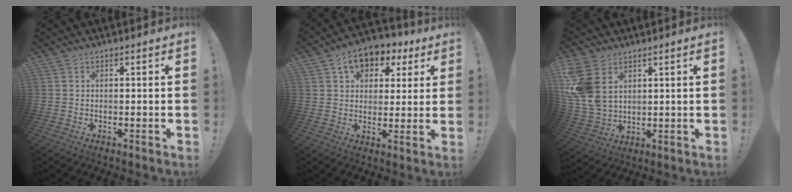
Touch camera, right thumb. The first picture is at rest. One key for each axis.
{"total": 9.7, "fx": 4.8, "fy": 7.0, "fz": 4.7, "tx": -0.068, "ty": -0.022, "tz": 0.091}
{"total": 11.8, "fx": 4.7, "fy": 7.9, "fz": 7.4, "tx": -0.148, "ty": -0.023, "tz": 0.094}